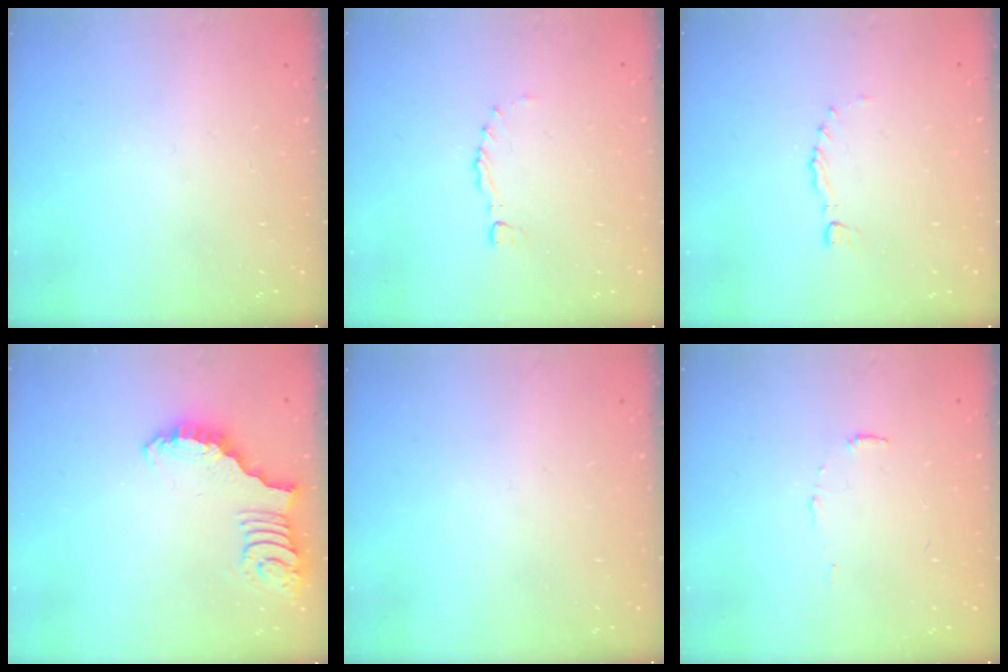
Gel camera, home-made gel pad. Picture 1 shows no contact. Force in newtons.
{"total": 0.0}
{"total": 0.0}
{"total": 2.5, "press": 2.5, "slide": 0.5}
{"total": 0.0}
{"total": 6.5, "press": 6.5, "slide": 0.5}